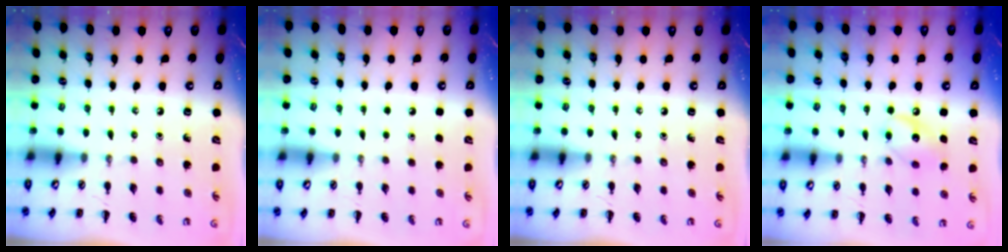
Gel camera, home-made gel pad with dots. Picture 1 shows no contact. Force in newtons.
{"total": 1.6, "press": 1.6, "slide": 0.1}
{"total": 0.0}
{"total": 10.1, "press": 10.0, "slide": 1.0}